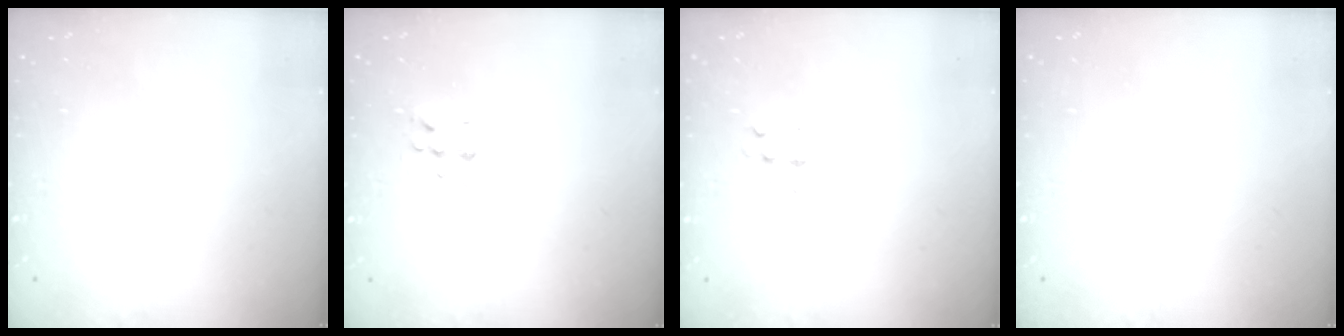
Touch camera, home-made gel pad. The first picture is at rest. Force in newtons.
{"total": 4.6, "press": 4.5, "slide": 1.0}
{"total": 4.7, "press": 4.6, "slide": 0.6}
{"total": 0.0}